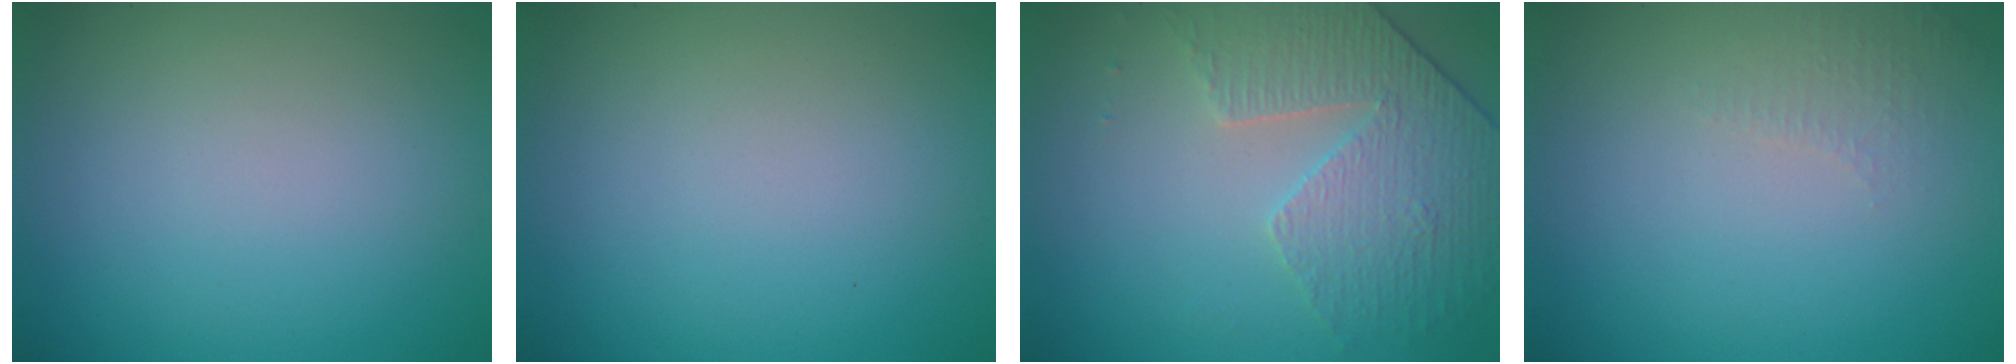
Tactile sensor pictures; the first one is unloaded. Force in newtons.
{"total": 0.0}
{"total": 4.3, "press": 3.4, "slide": 2.6}
{"total": 1.4, "press": 1.3, "slide": 0.4}